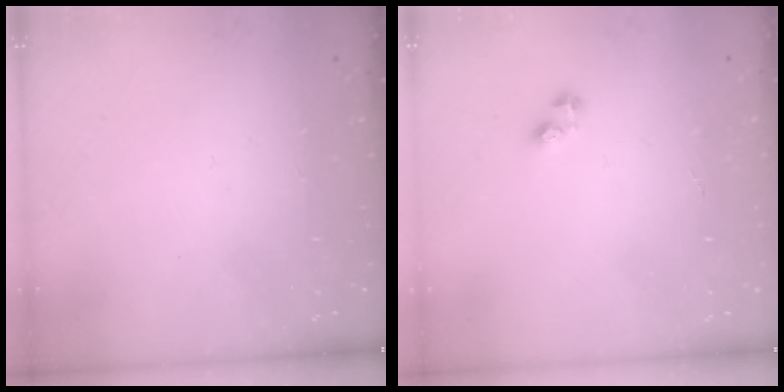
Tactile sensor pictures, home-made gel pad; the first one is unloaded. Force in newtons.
{"total": 2.2, "press": 2.2, "slide": 0.3}